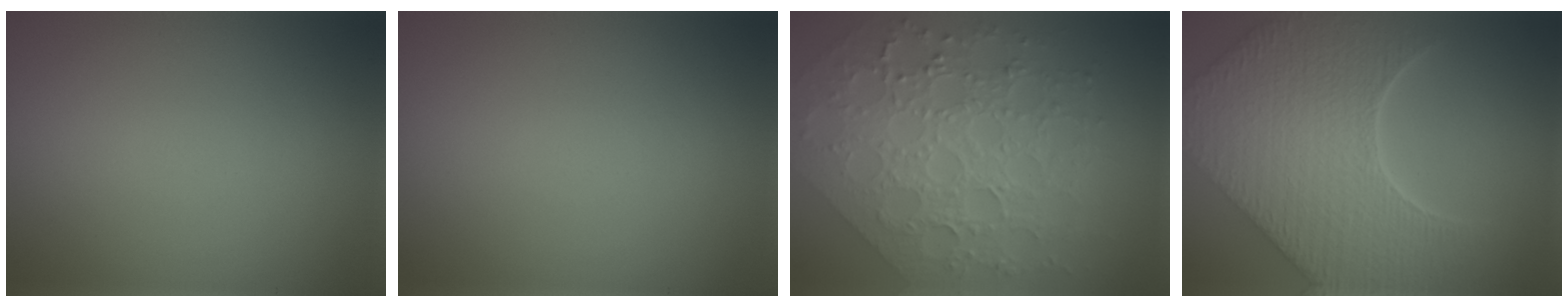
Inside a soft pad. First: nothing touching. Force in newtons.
{"total": 0.0}
{"total": 8.4, "press": 6.1, "slide": 5.8}
{"total": 9.2, "press": 7.4, "slide": 5.5}